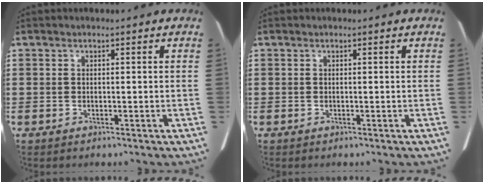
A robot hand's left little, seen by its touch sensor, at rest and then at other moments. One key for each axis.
{"total": 0.0}